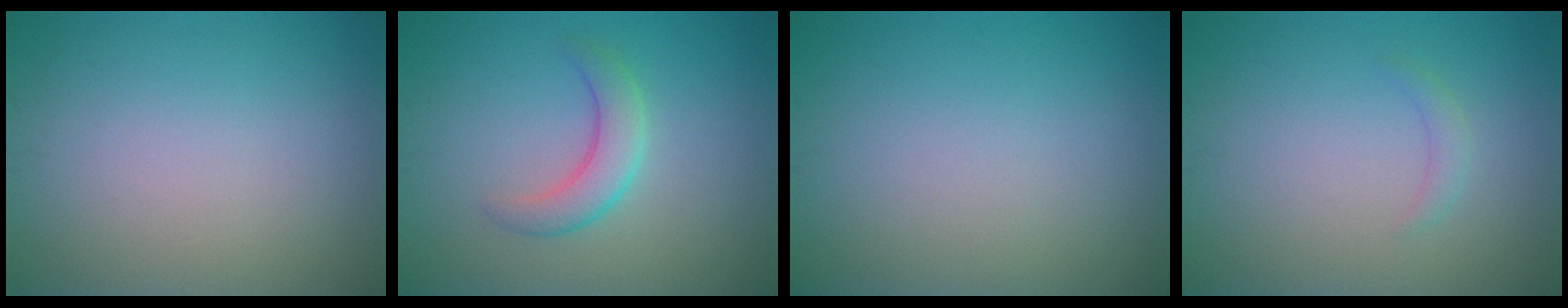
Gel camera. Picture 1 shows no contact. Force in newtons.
{"total": 2.9, "press": 2.9, "slide": 0.2}
{"total": 0.0}
{"total": 1.0, "press": 1.0, "slide": 0.1}